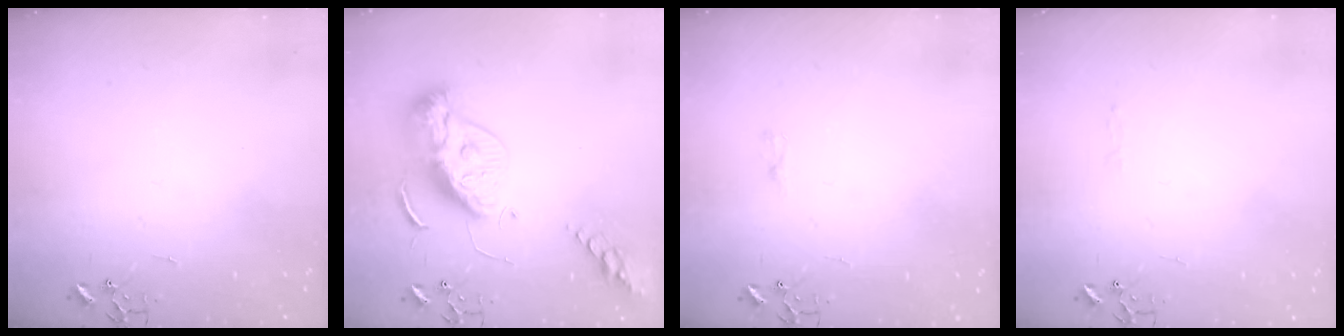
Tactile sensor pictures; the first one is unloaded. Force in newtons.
{"total": 15.4, "press": 15.3, "slide": 1.4}
{"total": 4.7, "press": 4.6, "slide": 0.5}
{"total": 2.6, "press": 2.6, "slide": 0.3}